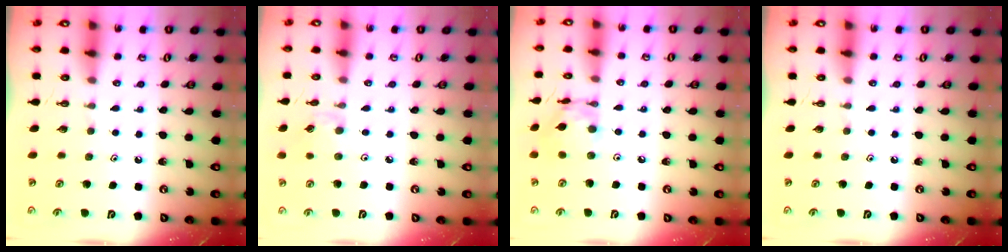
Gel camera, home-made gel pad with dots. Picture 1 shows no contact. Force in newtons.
{"total": 3.2, "press": 3.2, "slide": 0.5}
{"total": 11.4, "press": 11.4, "slide": 0.9}
{"total": 0.0}